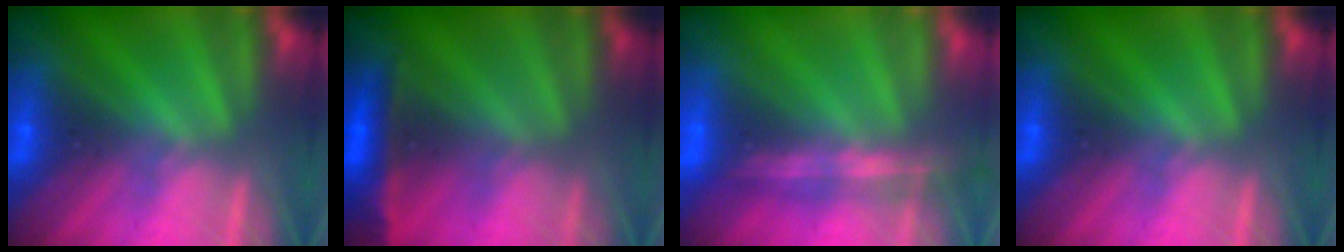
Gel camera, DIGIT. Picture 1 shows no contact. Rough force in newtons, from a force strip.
{"total": 2.4}
{"total": 7.4}
{"total": 0.0}